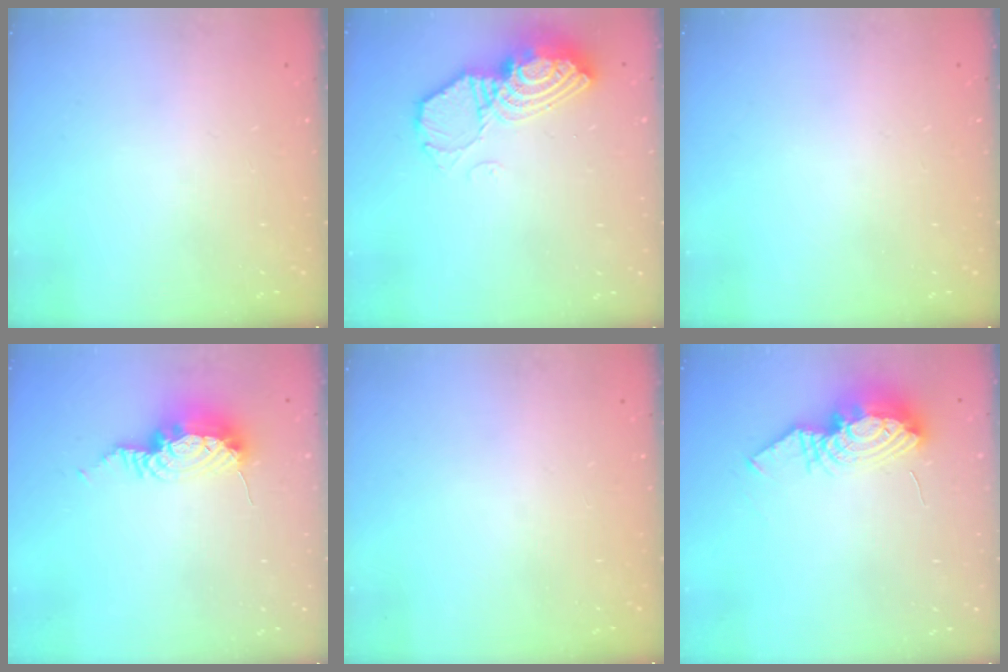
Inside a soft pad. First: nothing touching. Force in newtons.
{"total": 12.0, "press": 11.9, "slide": 0.7}
{"total": 0.0}
{"total": 9.1, "press": 9.0, "slide": 1.0}
{"total": 0.0}
{"total": 9.7, "press": 9.6, "slide": 0.9}